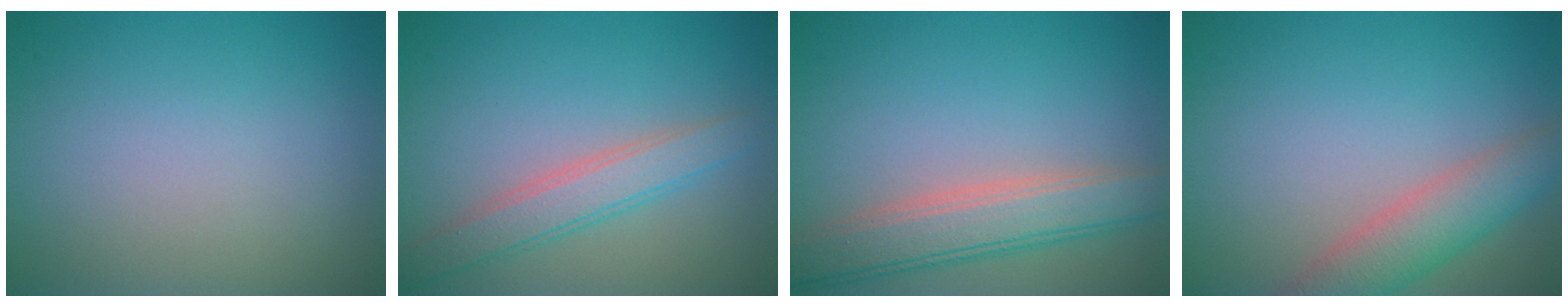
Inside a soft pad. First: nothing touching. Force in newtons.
{"total": 3.3, "press": 3.3, "slide": 0.2}
{"total": 5.1, "press": 5.1, "slide": 0.3}
{"total": 4.6, "press": 4.6, "slide": 0.3}